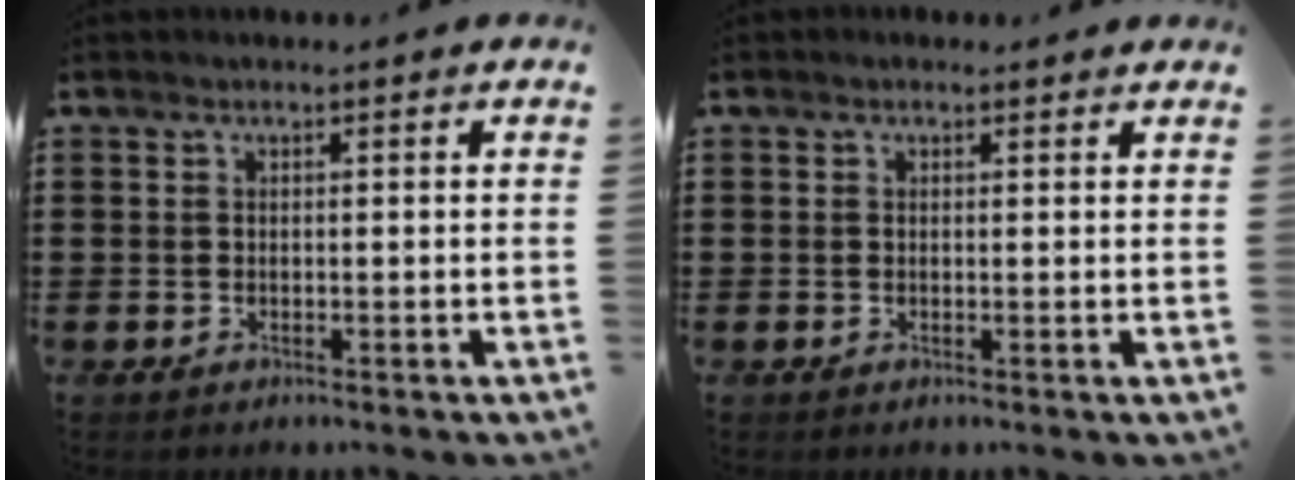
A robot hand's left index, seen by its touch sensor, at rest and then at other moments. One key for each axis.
{"total": 0.5, "fx": 0.2, "fy": 0.4, "fz": 0.3, "tx": -0.006, "ty": 0.004, "tz": 0.004}